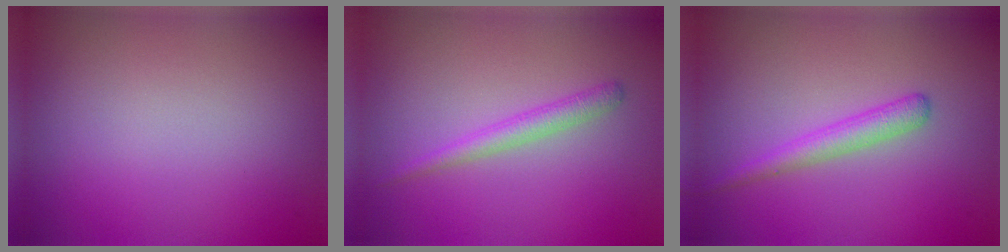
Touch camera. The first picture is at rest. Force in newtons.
{"total": 1.8, "press": 1.8, "slide": 0.0}
{"total": 2.1, "press": 2.1, "slide": 0.1}